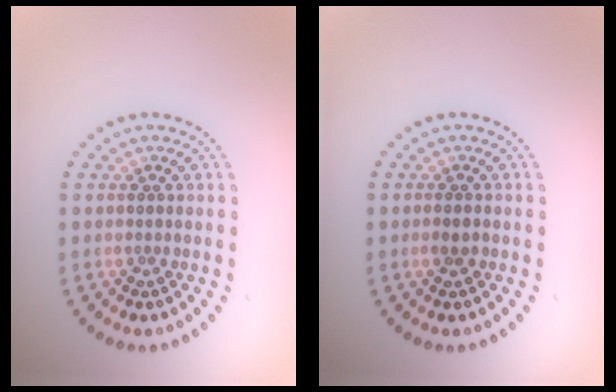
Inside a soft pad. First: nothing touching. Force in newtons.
{"total": 1.0, "press": 1.0, "slide": 0.1}